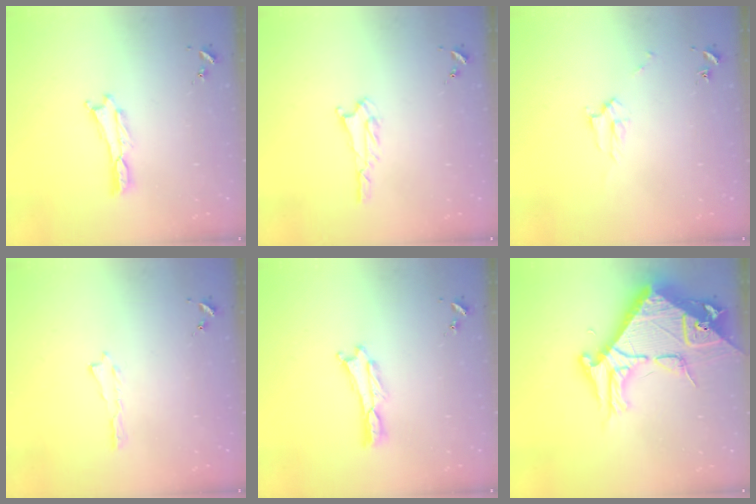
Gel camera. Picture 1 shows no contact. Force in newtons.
{"total": 1.6, "press": 1.6, "slide": 0.1}
{"total": 2.3, "press": 2.3, "slide": 0.3}
{"total": 0.0}
{"total": 0.0}
{"total": 13.0, "press": 12.9, "slide": 1.4}